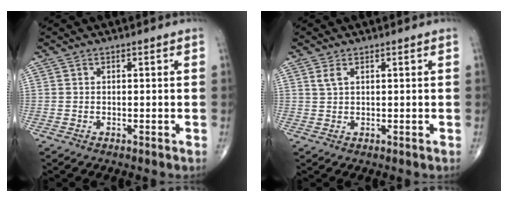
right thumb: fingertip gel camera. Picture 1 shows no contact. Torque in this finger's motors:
{"motor_torque": [-0.28, 0.21, -0.15, -0.06, 0.00]}